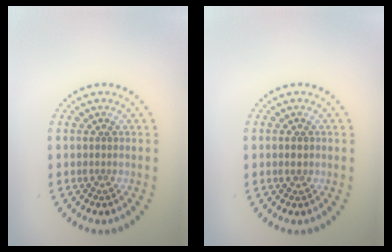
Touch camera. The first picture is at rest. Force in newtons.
{"total": 1.2, "press": 1.2, "slide": 0.2}